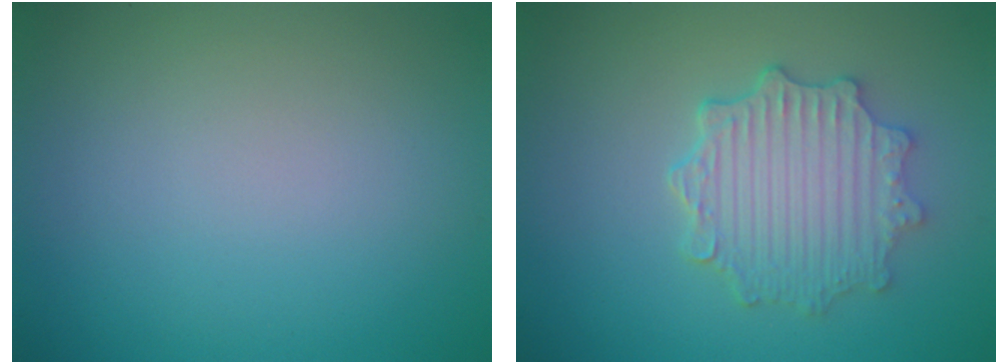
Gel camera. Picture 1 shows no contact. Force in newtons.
{"total": 4.7, "press": 3.9, "slide": 2.6}